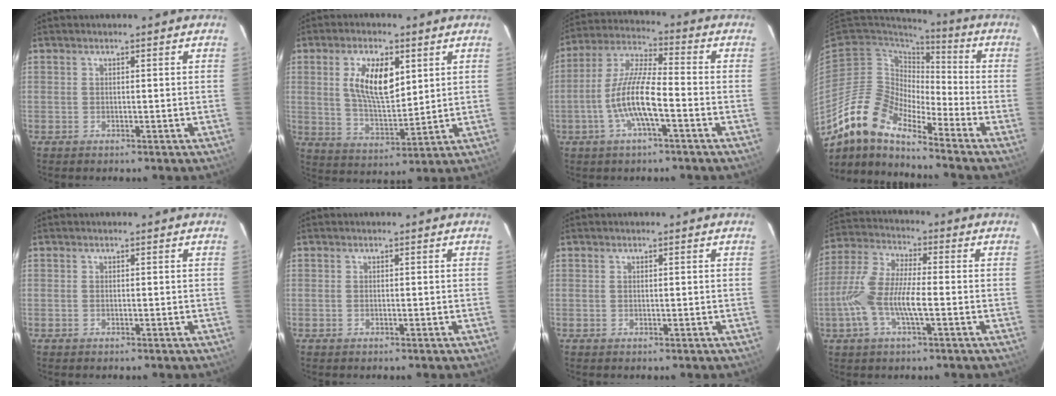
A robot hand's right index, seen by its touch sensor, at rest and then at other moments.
{"total": 10.9, "force": [3.6, 4.8, 9.1], "torque": [-0.167, 0.002, 0.073]}
{"total": 10.9, "force": [-3.8, 1.9, 10.1], "torque": [-0.211, 0.003, -0.074]}
{"total": 12.6, "force": [-10.4, 3.8, 6.1], "torque": [-0.097, -0.005, -0.212]}
{"total": 0.0}
{"total": 0.0}
{"total": 0.0}
{"total": 11.3, "force": [-2.8, 3.3, 10.4], "torque": [-0.226, 0.003, -0.056]}